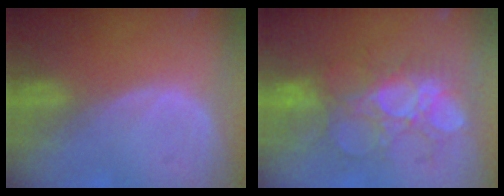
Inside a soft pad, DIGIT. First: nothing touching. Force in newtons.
{"total": 9.2, "press": 9.2, "slide": 0.5}